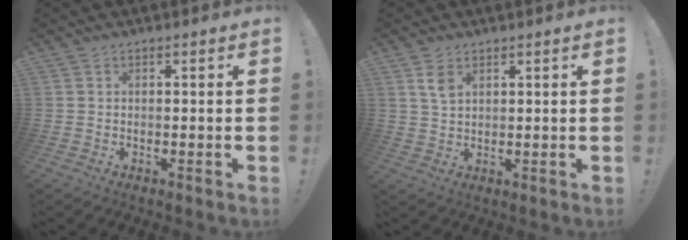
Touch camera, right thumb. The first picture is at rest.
{"total": 4.3, "force": [2.1, 2.3, 2.9], "torque": [-0.036, -0.010, 0.036]}